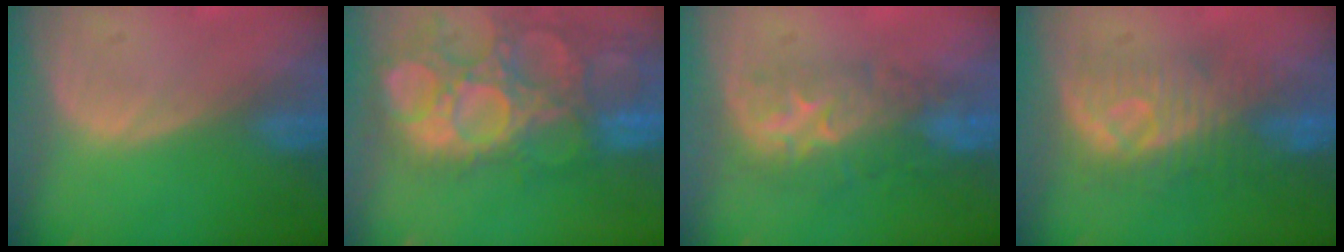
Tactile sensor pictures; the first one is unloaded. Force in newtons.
{"total": 15.0, "press": 12.6, "slide": 8.2}
{"total": 8.1, "press": 7.7, "slide": 2.5}
{"total": 8.0, "press": 7.9, "slide": 1.7}